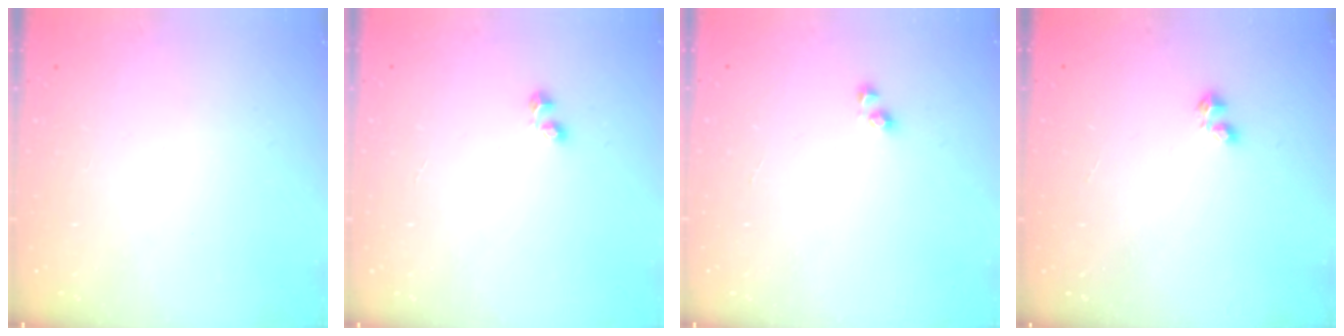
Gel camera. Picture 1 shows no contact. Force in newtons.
{"total": 1.7, "press": 1.6, "slide": 0.6}
{"total": 4.0, "press": 3.9, "slide": 0.5}
{"total": 2.4, "press": 2.3, "slide": 0.6}